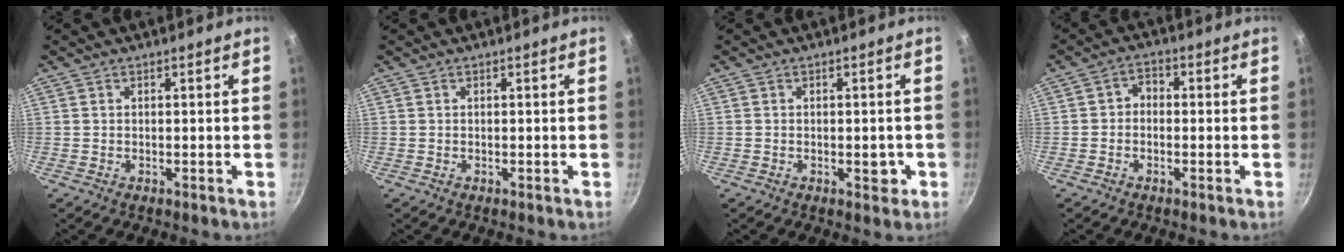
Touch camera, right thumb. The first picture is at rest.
{"total": 0.0}
{"total": 2.7, "force": [-0.7, 1.5, 2.1], "torque": [-0.005, 0.007, -0.010]}
{"total": 3.0, "force": [-0.6, 2.4, 1.7], "torque": [-0.020, 0.014, -0.018]}